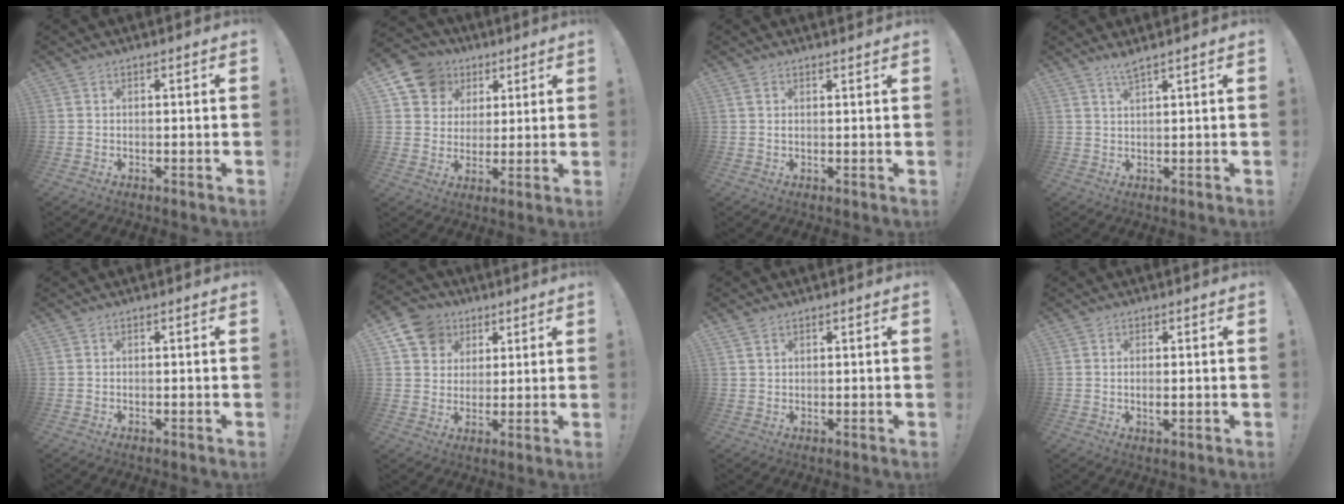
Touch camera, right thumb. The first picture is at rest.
{"total": 11.4, "force": [5.5, 9.4, 3.4], "torque": [-0.057, -0.027, 0.111]}
{"total": 1.3, "force": [1.2, 0.1, 0.6], "torque": [-0.008, -0.004, 0.021]}
{"total": 3.0, "force": [2.3, -0.2, 1.9], "torque": [-0.035, -0.011, 0.039]}
{"total": 0.0}
{"total": 10.7, "force": [4.9, 9.0, 3.3], "torque": [-0.052, -0.024, 0.099]}
{"total": 1.8, "force": [1.2, 0.9, 1.0], "torque": [-0.014, -0.002, 0.022]}
{"total": 2.0, "force": [0.0, 0.9, 1.8], "torque": [-0.025, -0.001, -0.001]}